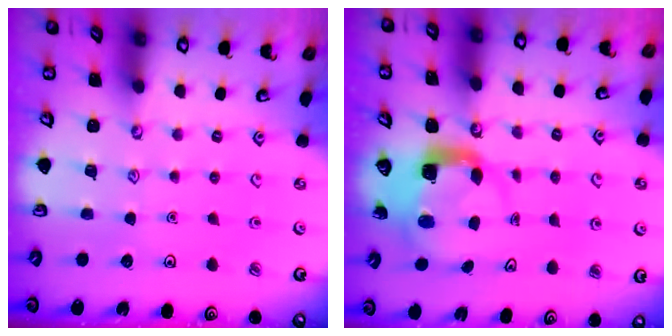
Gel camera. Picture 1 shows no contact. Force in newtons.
{"total": 5.3, "press": 5.3, "slide": 0.8}